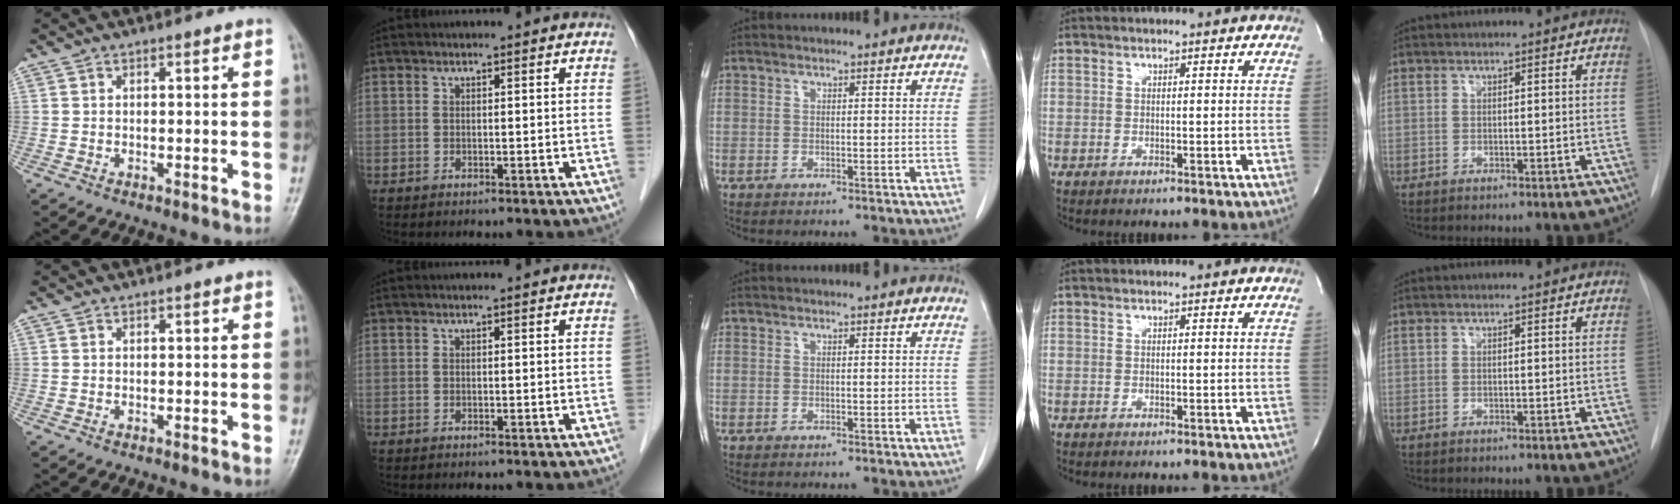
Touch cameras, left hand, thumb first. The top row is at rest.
{}